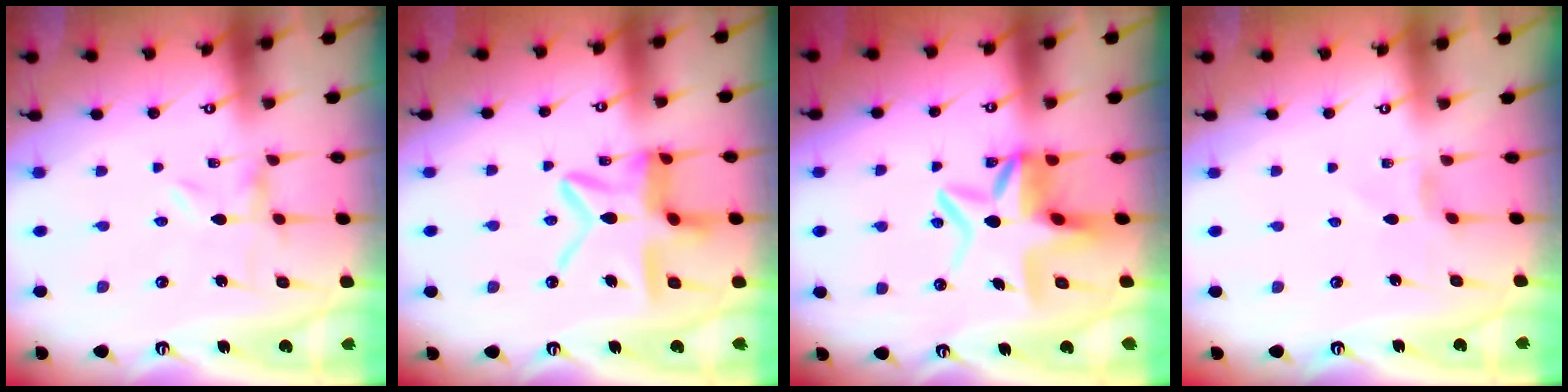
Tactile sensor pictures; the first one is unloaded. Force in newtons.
{"total": 15.7, "press": 15.7, "slide": 1.4}
{"total": 10.2, "press": 9.9, "slide": 2.1}
{"total": 2.5, "press": 2.5, "slide": 0.5}